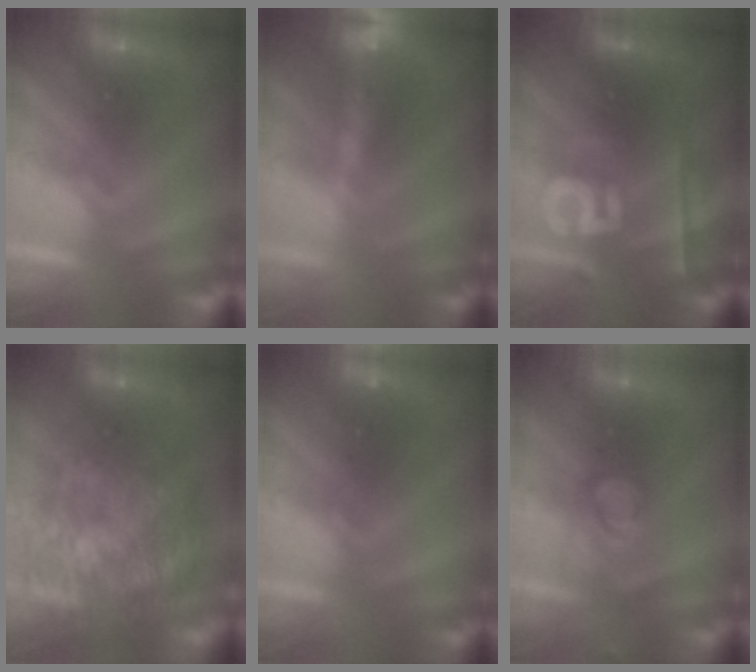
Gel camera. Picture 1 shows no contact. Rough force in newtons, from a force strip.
{"total": 9.1}
{"total": 2.4}
{"total": 7.0}
{"total": 2.4}
{"total": 2.7}